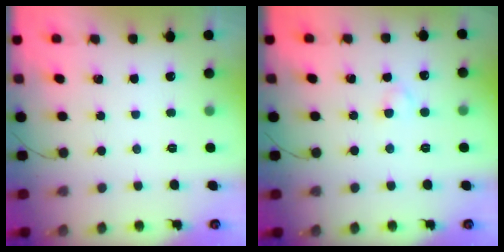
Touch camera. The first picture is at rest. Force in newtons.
{"total": 2.3, "press": 2.1, "slide": 1.0}